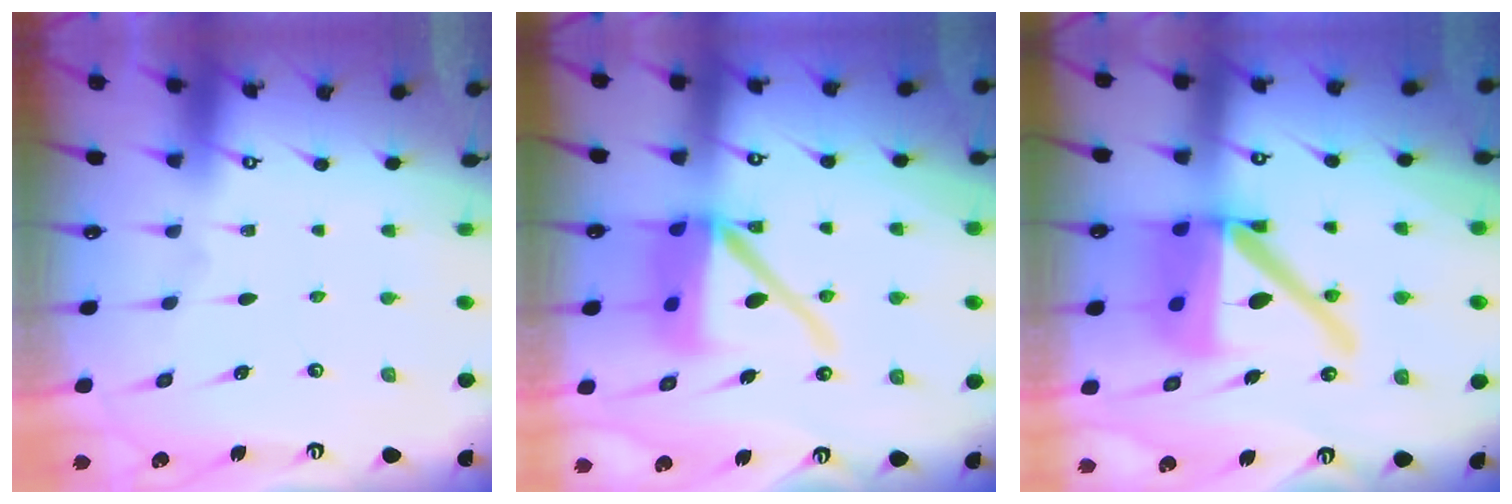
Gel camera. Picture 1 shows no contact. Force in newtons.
{"total": 13.7, "press": 13.6, "slide": 1.7}
{"total": 19.5, "press": 19.3, "slide": 2.5}